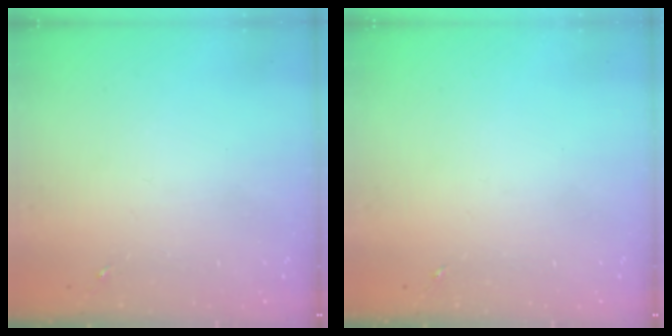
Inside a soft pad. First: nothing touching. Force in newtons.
{"total": 0.0}